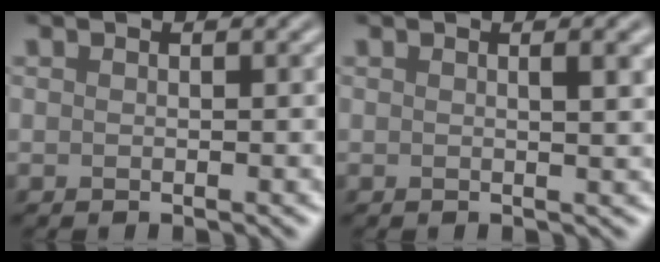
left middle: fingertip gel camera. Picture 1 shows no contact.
{"total": 1.9, "force": [0.6, 0.5, 1.7], "torque": [-0.016, 0.002, 0.009]}